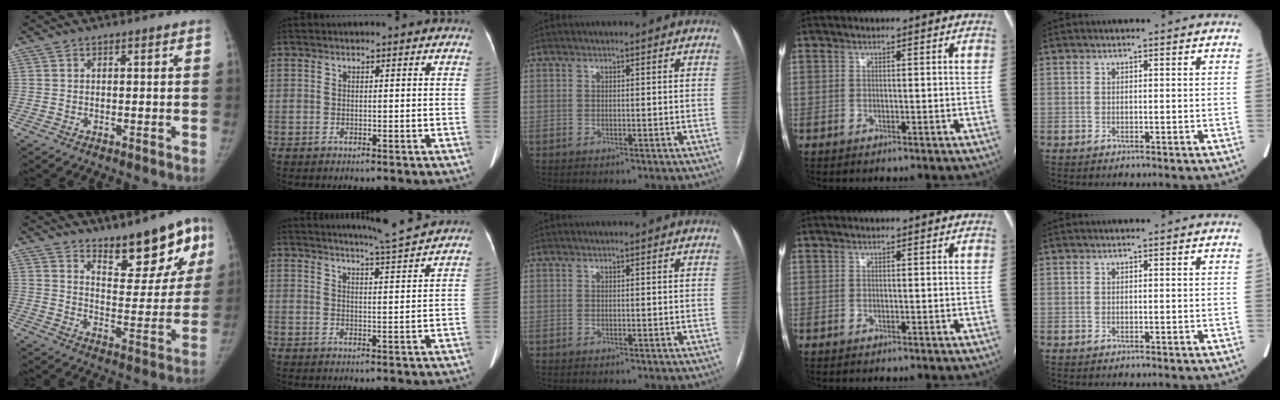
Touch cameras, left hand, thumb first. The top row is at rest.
{"thumb": {"total": 14.5, "force": [9.6, 5.6, 9.3], "torque": [-0.068, -0.064, 0.145]}, "index": {"total": 5.9, "force": [5.5, -1.6, 1.2], "torque": [-0.030, -0.013, 0.081]}}